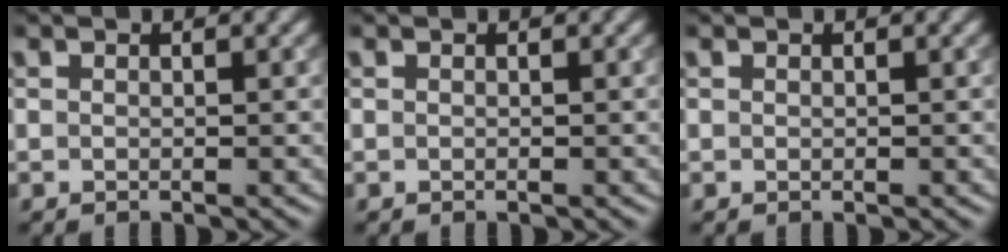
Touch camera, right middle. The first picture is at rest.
{"total": 0.0}
{"total": 0.0}